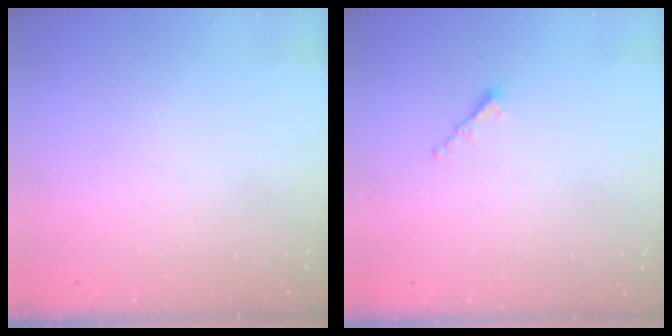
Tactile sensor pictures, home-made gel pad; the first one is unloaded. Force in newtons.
{"total": 1.2, "press": 1.1, "slide": 0.5}